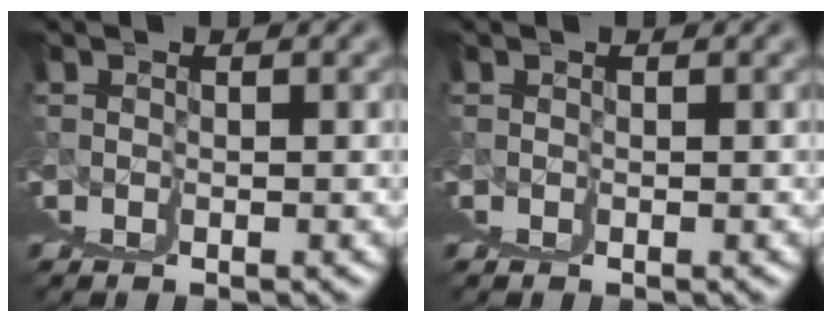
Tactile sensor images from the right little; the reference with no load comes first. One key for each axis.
{"total": 0.0}